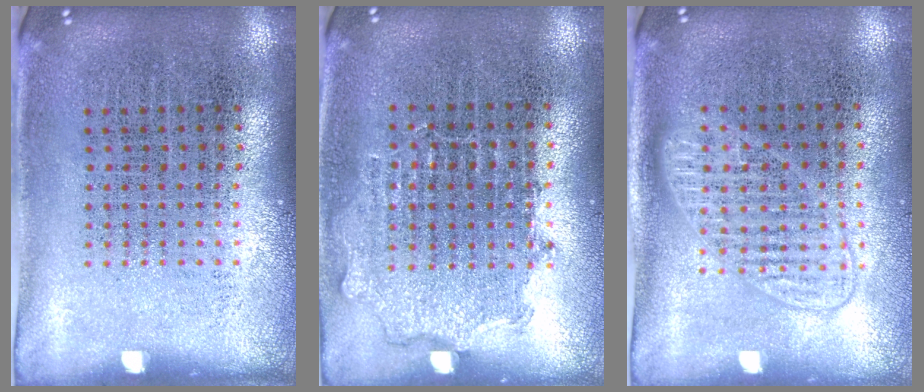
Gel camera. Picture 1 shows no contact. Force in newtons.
{"total": 0.8, "press": 0.7, "slide": 0.3}
{"total": 1.4, "press": 1.3, "slide": 0.4}